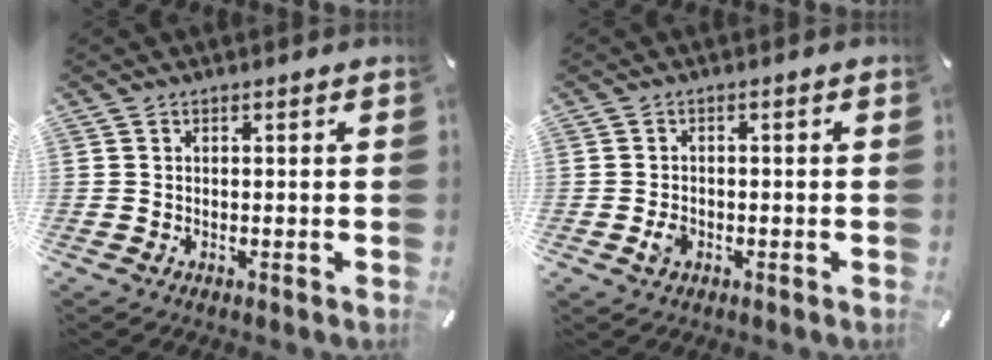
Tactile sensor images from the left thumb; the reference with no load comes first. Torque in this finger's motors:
{"motor_torque": [-0.04, 0.09, 0.01, 0.01, 0.00]}